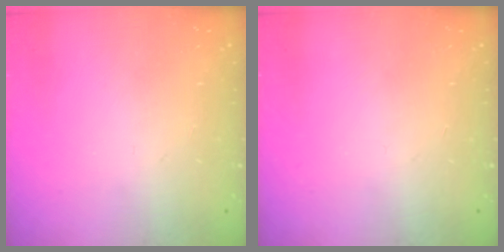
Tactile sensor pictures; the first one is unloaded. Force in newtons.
{"total": 0.0}